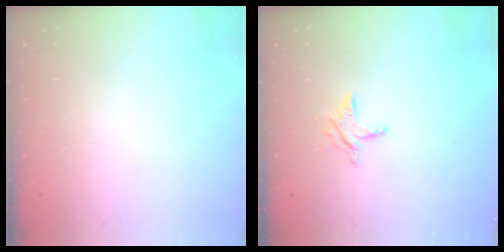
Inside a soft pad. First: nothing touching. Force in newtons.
{"total": 6.5, "press": 6.5, "slide": 0.2}